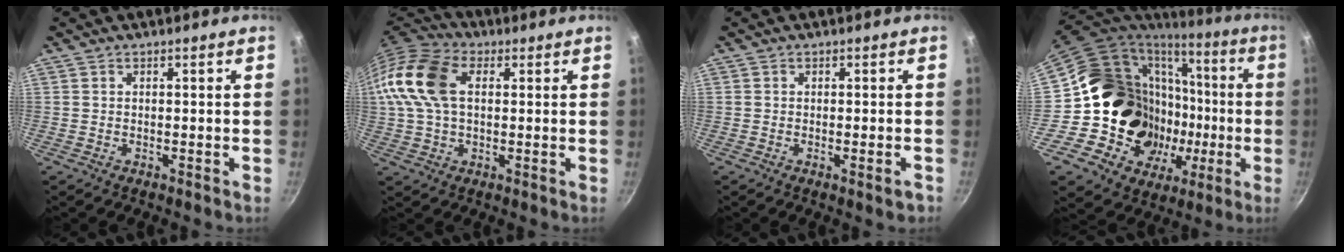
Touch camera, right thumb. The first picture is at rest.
{"total": 15.1, "force": [2.6, 9.7, 11.3], "torque": [-0.216, 0.024, 0.033]}
{"total": 2.1, "force": [-0.9, 0.4, 1.9], "torque": [-0.025, 0.001, -0.014]}
{"total": 22.1, "force": [1.6, 19.2, 11.0], "torque": [-0.165, 0.025, 0.047]}